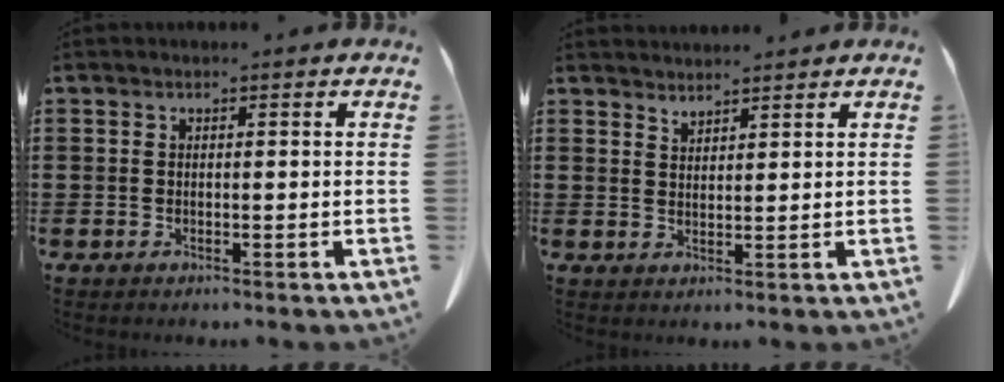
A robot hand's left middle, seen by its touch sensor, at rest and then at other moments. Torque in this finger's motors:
{"motor_torque": [0.00, 0.01, -0.08, -0.01]}